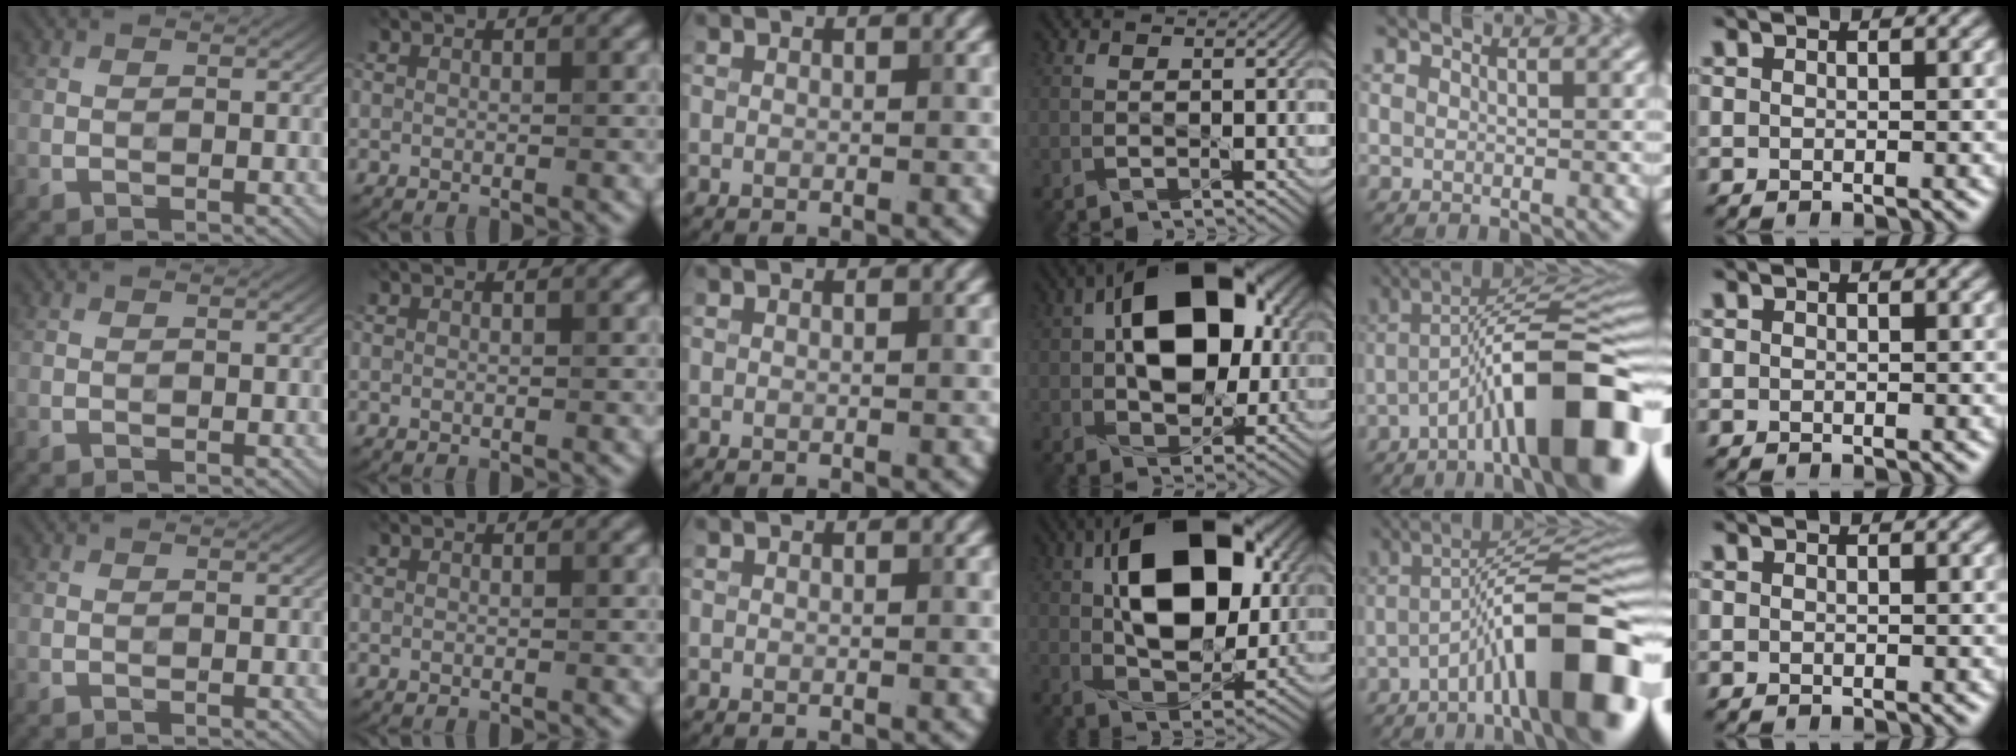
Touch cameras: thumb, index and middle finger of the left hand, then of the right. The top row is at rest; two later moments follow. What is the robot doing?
{"motion": "pour", "object": "plastic test tube"}